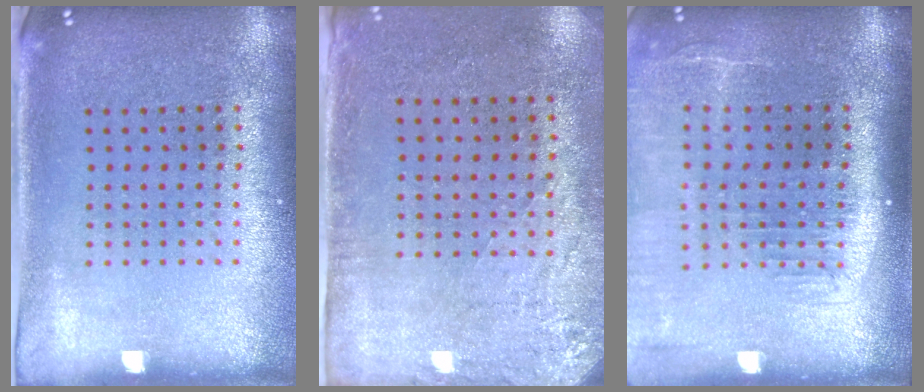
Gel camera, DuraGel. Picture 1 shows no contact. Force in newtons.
{"total": 2.8, "press": 2.3, "slide": 1.6}
{"total": 2.1, "press": 1.7, "slide": 1.1}